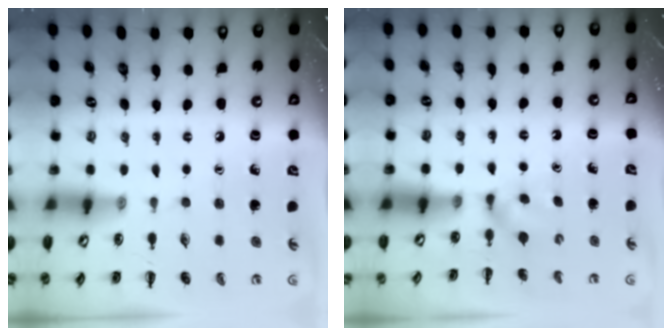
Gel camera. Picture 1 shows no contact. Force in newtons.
{"total": 2.9, "press": 2.8, "slide": 0.9}